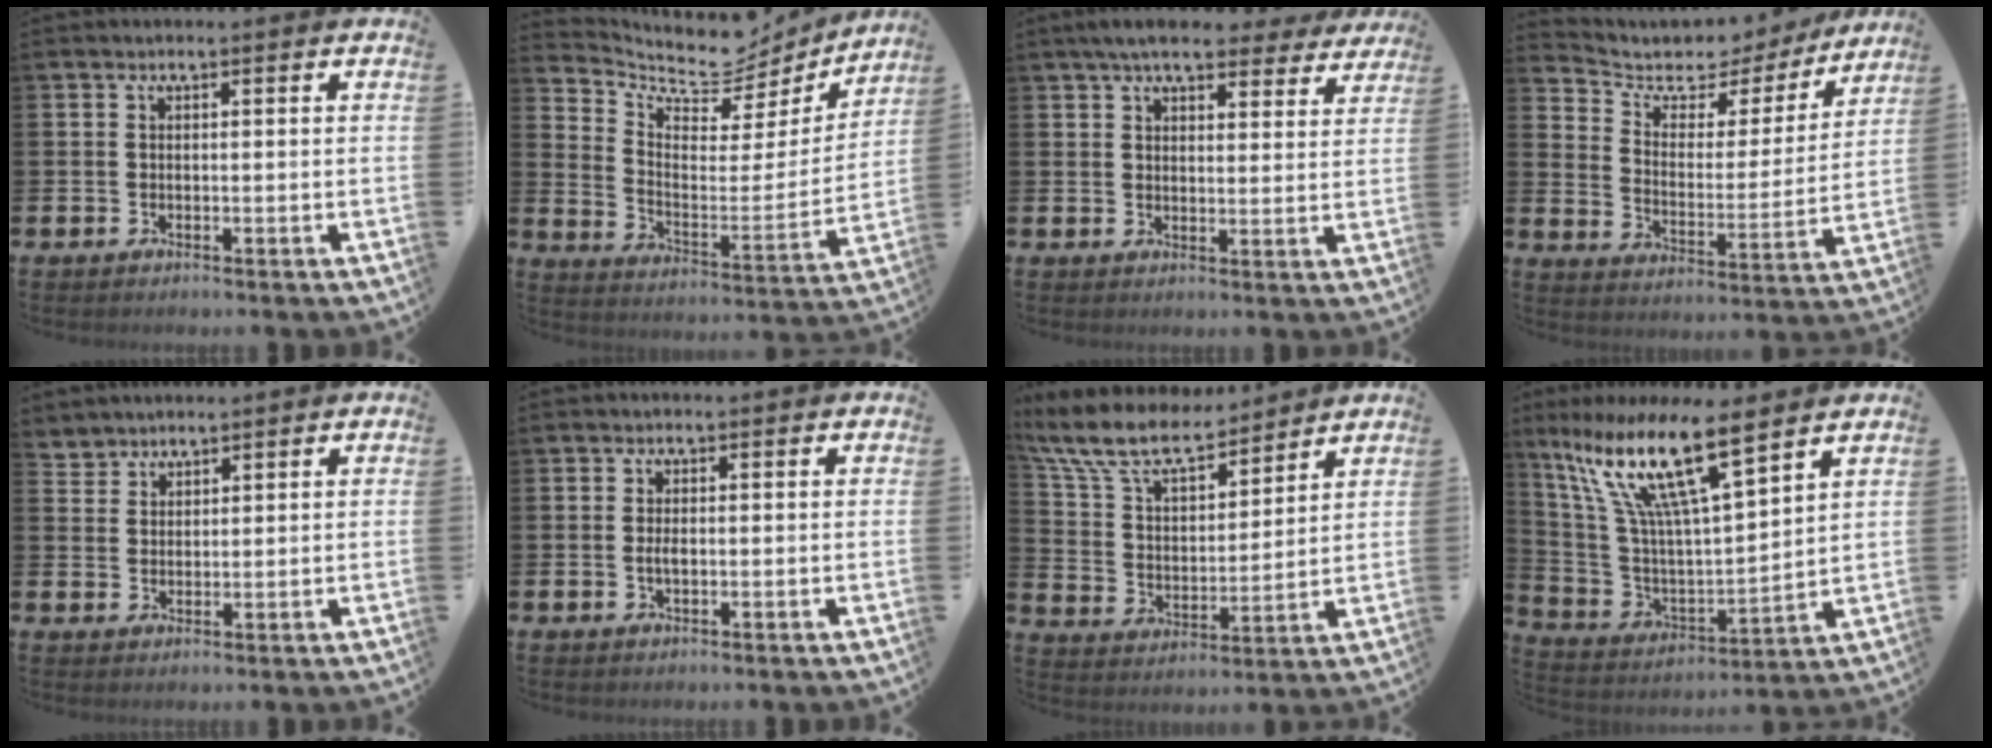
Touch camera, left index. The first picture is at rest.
{"total": 8.2, "force": [7.2, 3.4, 2.1], "torque": [-0.072, -0.060, 0.123]}
{"total": 6.6, "force": [5.9, 1.6, 2.4], "torque": [-0.056, -0.018, 0.106]}
{"total": 5.8, "force": [4.9, 2.9, 1.1], "torque": [-0.053, -0.042, 0.078]}
{"total": 2.8, "force": [2.7, 0.4, -0.7], "torque": [0.005, -0.011, 0.053]}
{"total": 1.2, "force": [-0.1, 0.5, 1.1], "torque": [-0.021, 0.002, -0.004]}
{"total": 10.4, "force": [8.9, 3.2, 4.1], "torque": [-0.127, -0.048, 0.161]}
{"total": 14.3, "force": [9.1, 3.0, 10.5], "torque": [-0.249, -0.048, 0.148]}